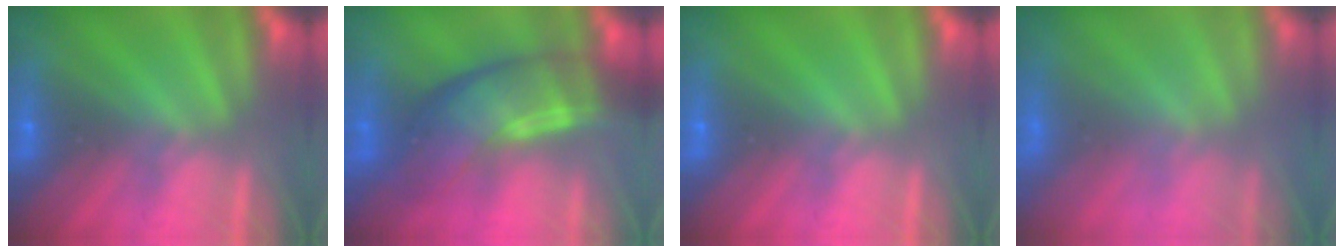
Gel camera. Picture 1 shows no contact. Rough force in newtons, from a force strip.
{"total": 7.3}
{"total": 0.0}
{"total": 7.1}